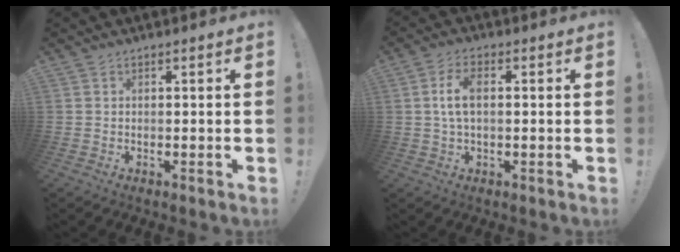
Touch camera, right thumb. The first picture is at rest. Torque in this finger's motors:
{"motor_torque": [-0.01, 0.23, 0.26, 0.25, 0.14]}